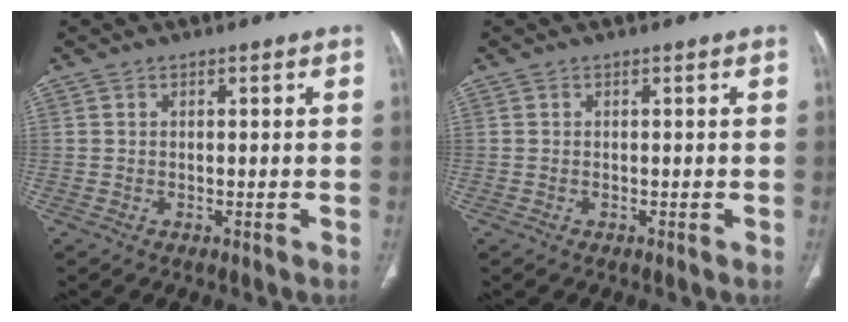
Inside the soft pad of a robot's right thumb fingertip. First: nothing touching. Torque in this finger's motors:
{"motor_torque": [-0.16, -0.01, -0.05, -0.04, -0.01]}